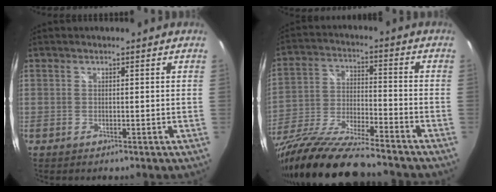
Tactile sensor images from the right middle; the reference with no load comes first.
{"total": 19.7, "force": [-16.3, 2.3, 10.9], "torque": [-0.217, -0.046, -0.287]}